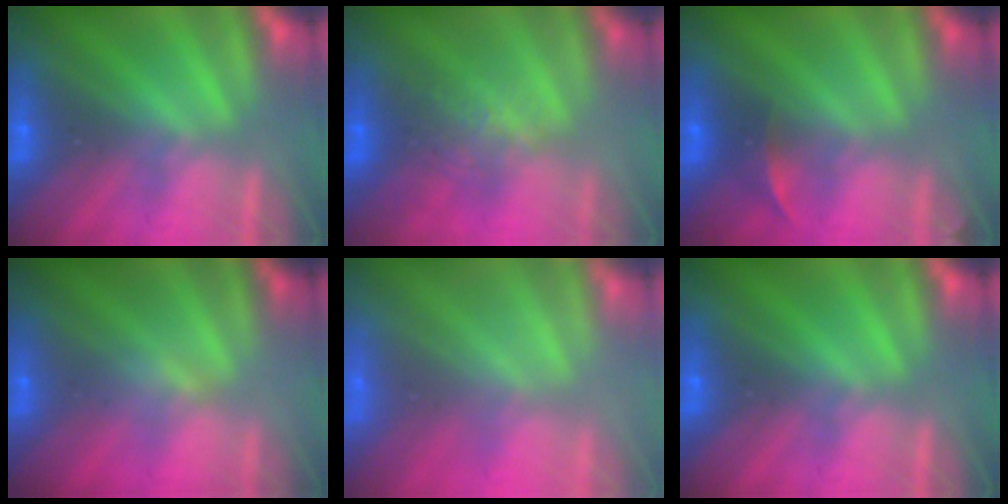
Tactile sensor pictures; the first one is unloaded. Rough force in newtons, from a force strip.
{"total": 2.8}
{"total": 2.2}
{"total": 2.4}
{"total": 8.3}
{"total": 0.0}